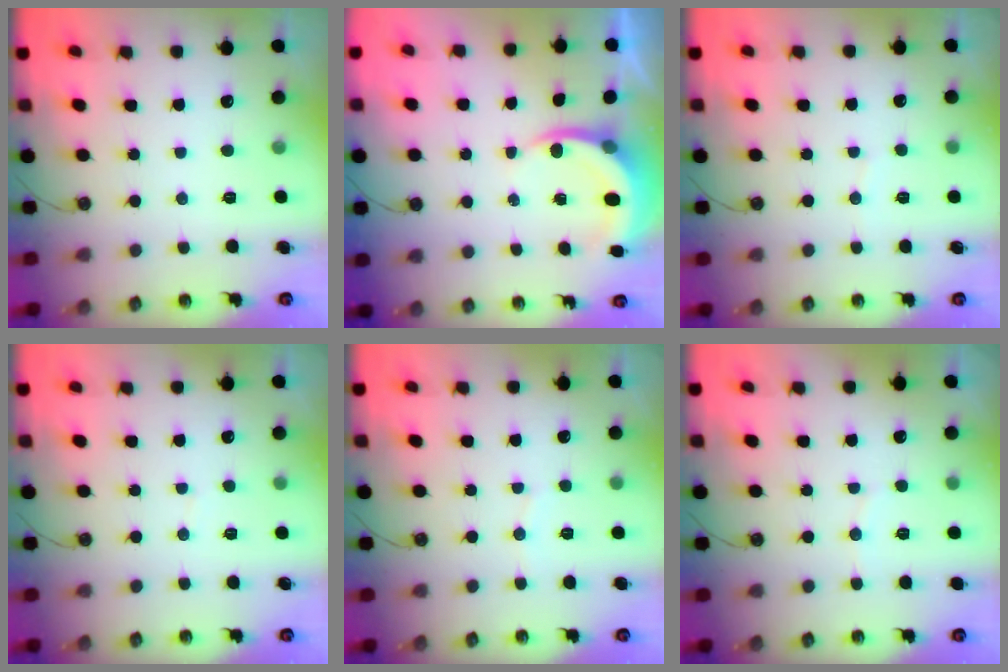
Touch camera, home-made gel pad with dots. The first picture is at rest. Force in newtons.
{"total": 5.0, "press": 4.9, "slide": 0.7}
{"total": 3.3, "press": 3.3, "slide": 0.4}
{"total": 2.0, "press": 2.0, "slide": 0.1}
{"total": 3.3, "press": 3.3, "slide": 0.4}
{"total": 3.1, "press": 3.0, "slide": 0.9}